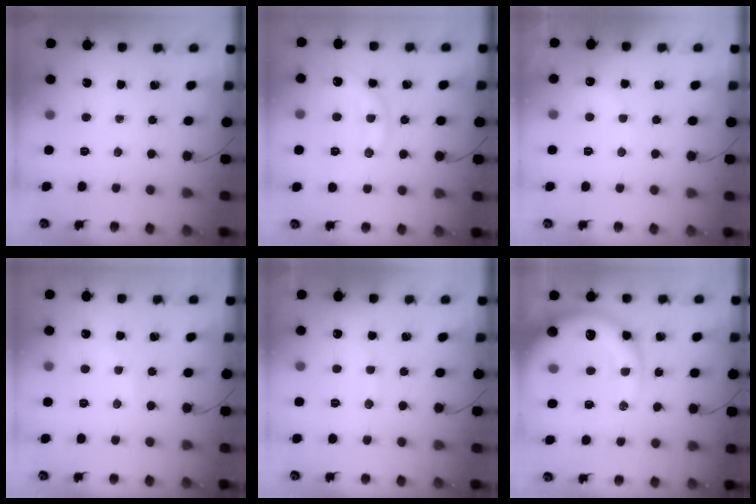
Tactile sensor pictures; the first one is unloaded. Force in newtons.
{"total": 11.0, "press": 11.0, "slide": 0.6}
{"total": 6.6, "press": 6.5, "slide": 1.2}
{"total": 3.4, "press": 3.2, "slide": 1.0}
{"total": 7.5, "press": 7.4, "slide": 1.1}
{"total": 16.3, "press": 15.9, "slide": 3.7}